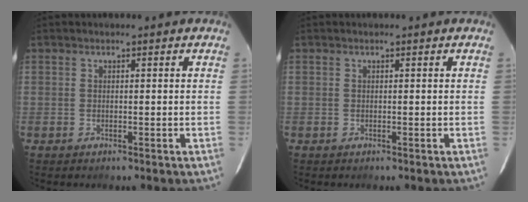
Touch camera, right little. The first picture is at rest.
{"total": 0.0}